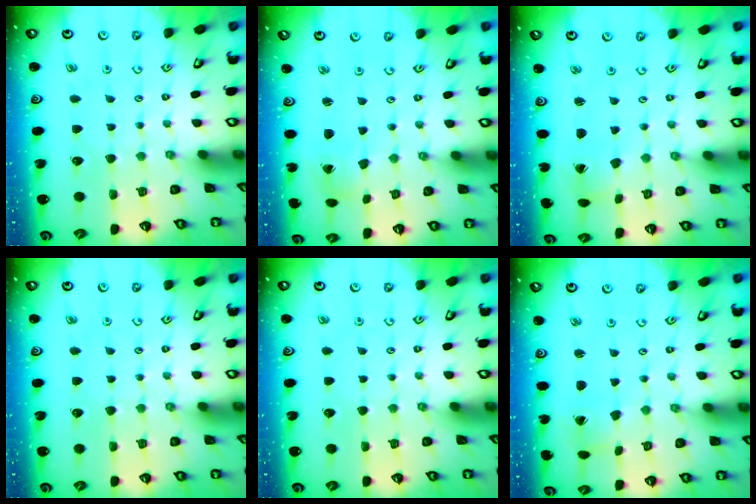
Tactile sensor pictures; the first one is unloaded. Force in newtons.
{"total": 0.5, "press": 0.5, "slide": 0.1}
{"total": 0.8, "press": 0.8, "slide": 0.0}
{"total": 0.0}
{"total": 0.0}
{"total": 0.5, "press": 0.5, "slide": 0.1}